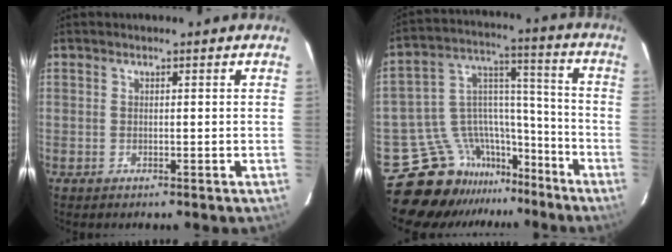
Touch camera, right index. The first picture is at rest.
{"total": 13.9, "force": [-11.0, 8.2, 2.1], "torque": [-0.025, 0.091, -0.174]}